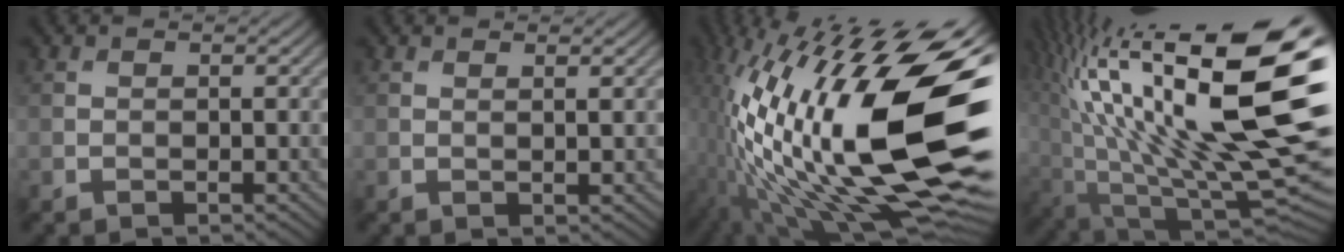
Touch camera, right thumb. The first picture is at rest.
{"total": 1.8, "force": [0.7, 0.5, 1.5], "torque": [-0.019, 0.003, 0.013]}
{"total": 21.4, "force": [0.4, 7.6, 20.0], "torque": [-0.399, -0.027, 0.005]}
{"total": 20.5, "force": [4.4, 8.8, 18.0], "torque": [-0.320, -0.006, 0.083]}